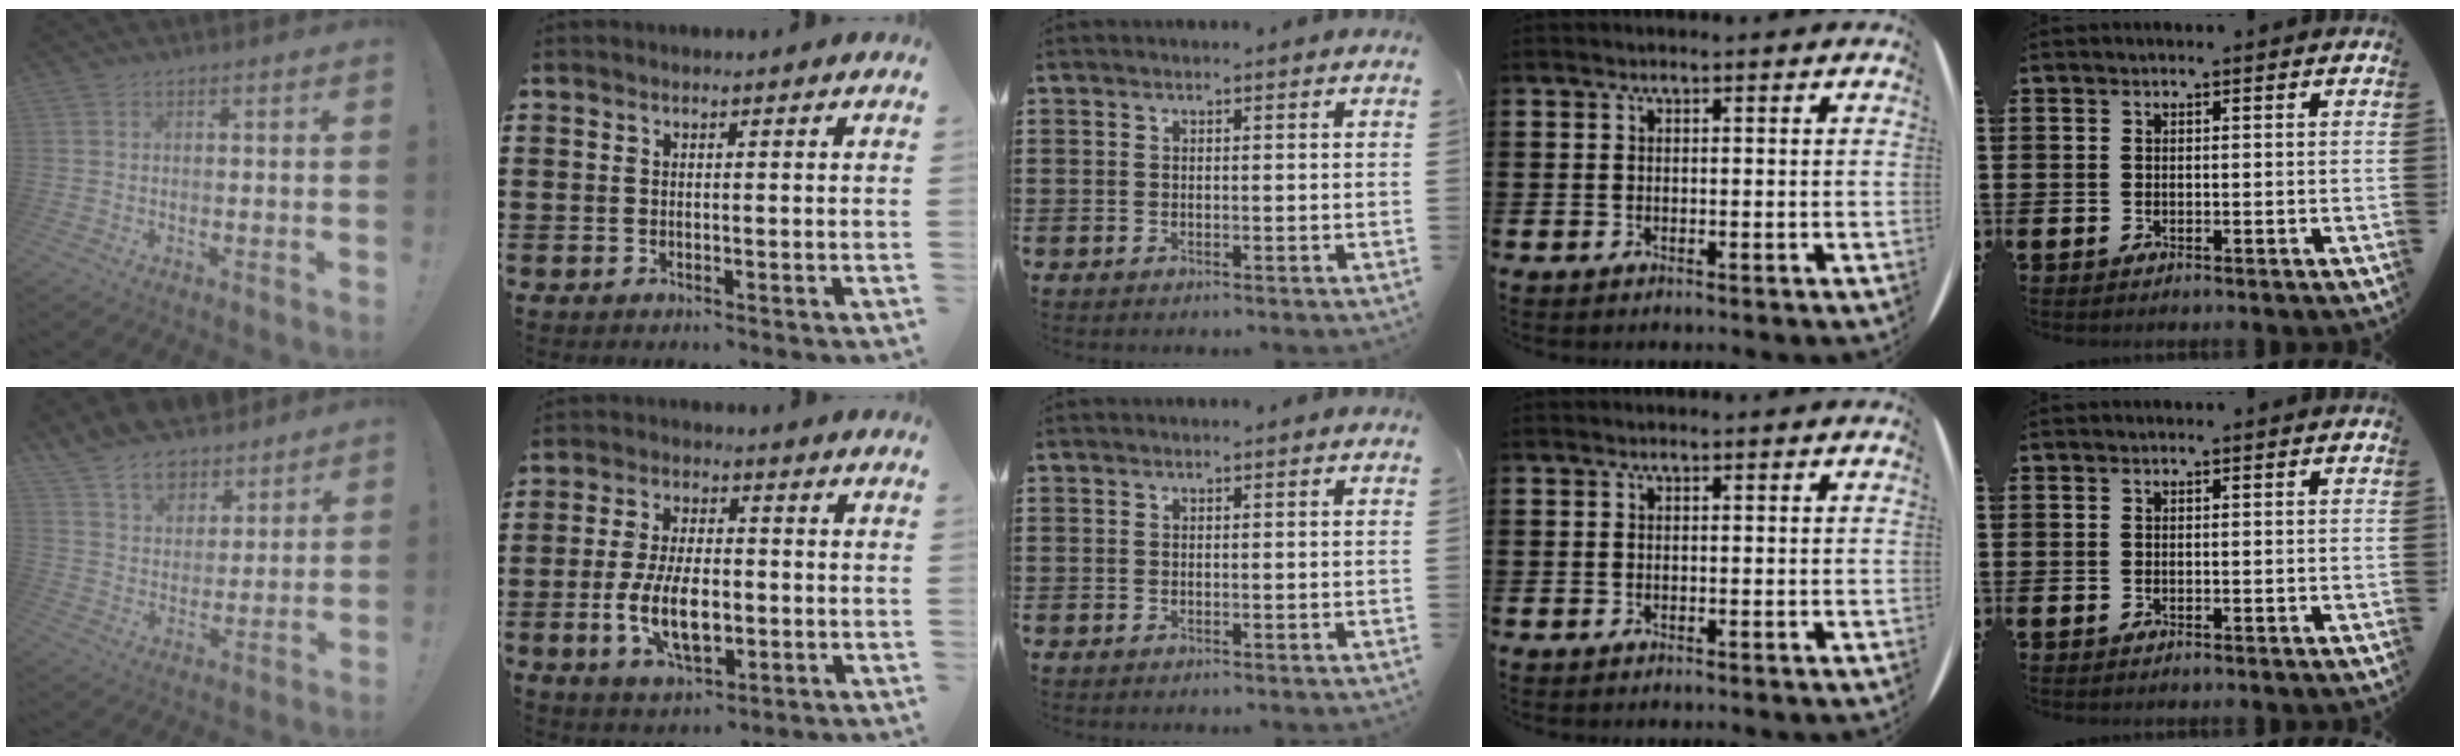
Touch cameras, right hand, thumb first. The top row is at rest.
{"thumb": {"total": 10.6, "force": [8.7, 5.7, 2.1], "torque": [-0.053, -0.070, 0.171]}, "index": {"total": 9.6, "force": [-2.0, 4.7, 8.1], "torque": [-0.169, -0.008, -0.040]}}